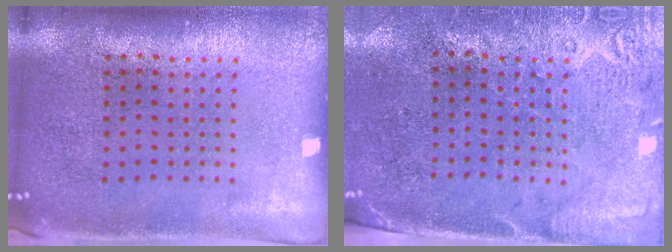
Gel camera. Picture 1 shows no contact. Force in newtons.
{"total": 2.8, "press": 2.4, "slide": 1.4}